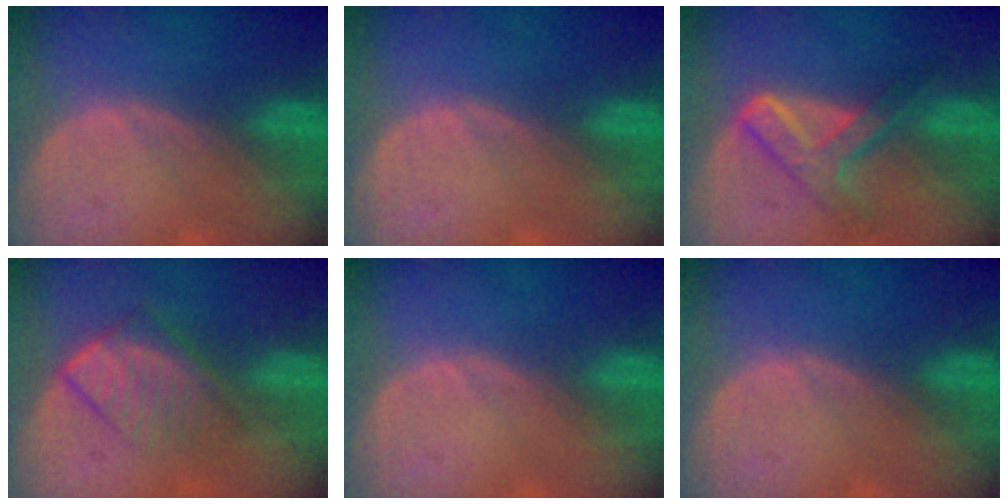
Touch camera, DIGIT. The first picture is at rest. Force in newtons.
{"total": 0.0}
{"total": 7.3, "press": 6.1, "slide": 3.9}
{"total": 6.8, "press": 6.0, "slide": 3.3}
{"total": 0.0}
{"total": 0.0}